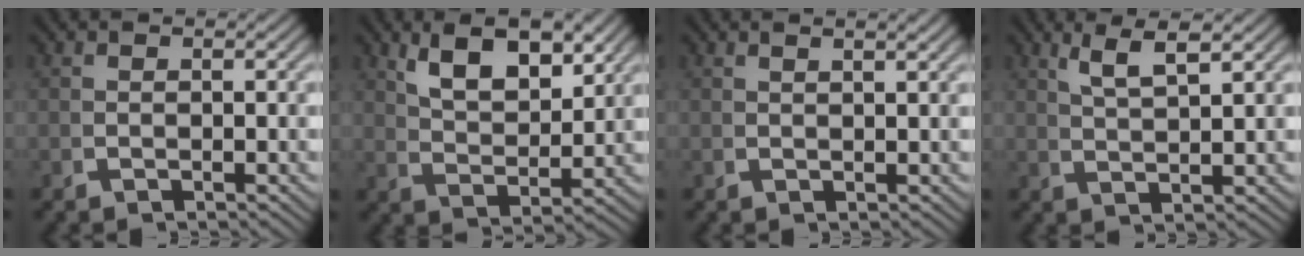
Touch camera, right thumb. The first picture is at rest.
{"total": 6.4, "force": [3.8, 2.6, 4.5], "torque": [-0.068, 0.000, 0.074]}
{"total": 1.2, "force": [1.0, -0.2, 0.6], "torque": [-0.008, 0.005, 0.020]}
{"total": 4.2, "force": [3.2, 0.2, 2.6], "torque": [-0.038, 0.014, 0.064]}